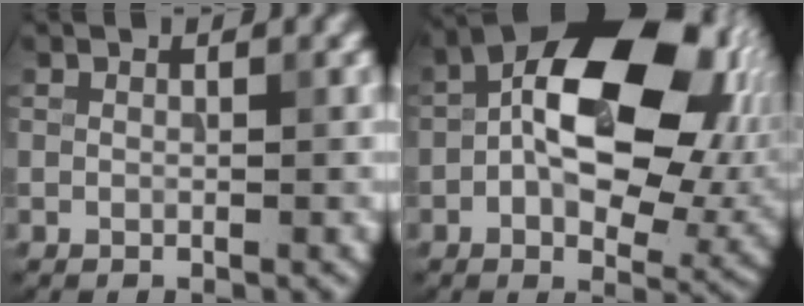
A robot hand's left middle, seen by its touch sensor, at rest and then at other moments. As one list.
[{"total": 15.5, "force": [0.7, 8.4, 13.0], "torque": [-0.184, 0.023, 0.004]}]